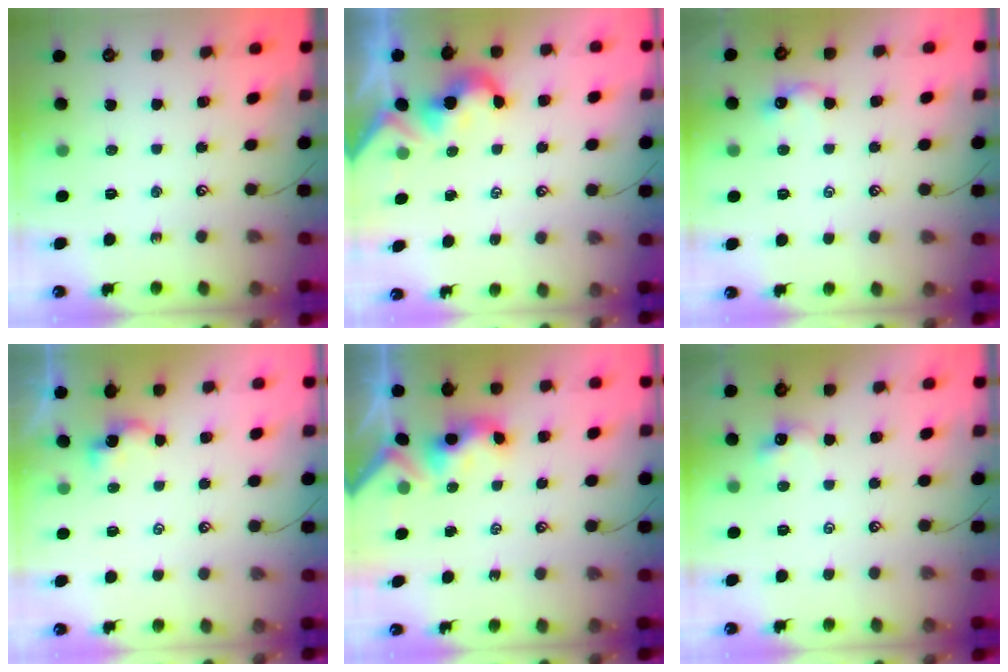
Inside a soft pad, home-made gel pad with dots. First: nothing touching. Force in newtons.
{"total": 2.2, "press": 2.2, "slide": 0.4}
{"total": 1.6, "press": 1.5, "slide": 0.6}
{"total": 3.4, "press": 3.4, "slide": 0.0}
{"total": 3.4, "press": 3.4, "slide": 0.2}
{"total": 0.8, "press": 0.7, "slide": 0.4}